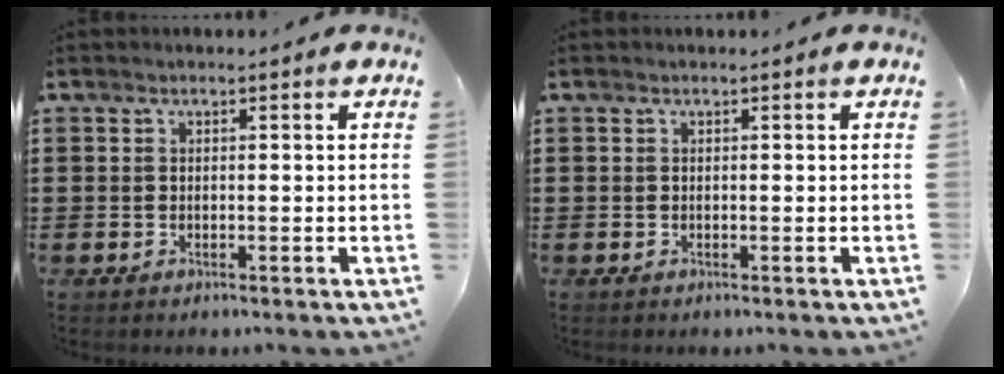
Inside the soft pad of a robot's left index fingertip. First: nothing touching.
{"total": 0.0}